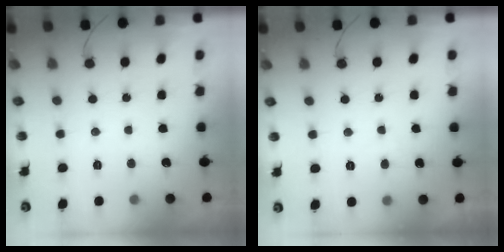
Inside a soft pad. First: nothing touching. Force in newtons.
{"total": 1.4, "press": 1.3, "slide": 0.5}